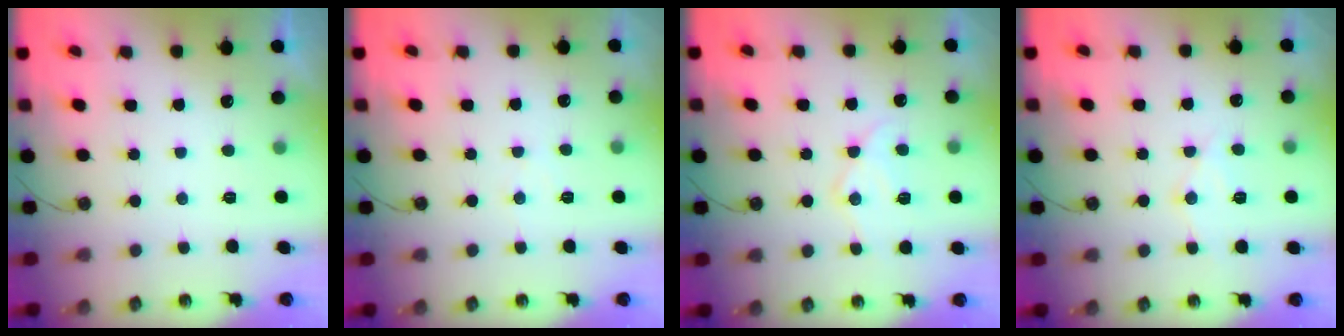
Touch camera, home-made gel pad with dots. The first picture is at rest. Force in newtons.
{"total": 3.4, "press": 3.3, "slide": 0.5}
{"total": 12.6, "press": 12.5, "slide": 1.0}
{"total": 9.2, "press": 9.1, "slide": 0.7}